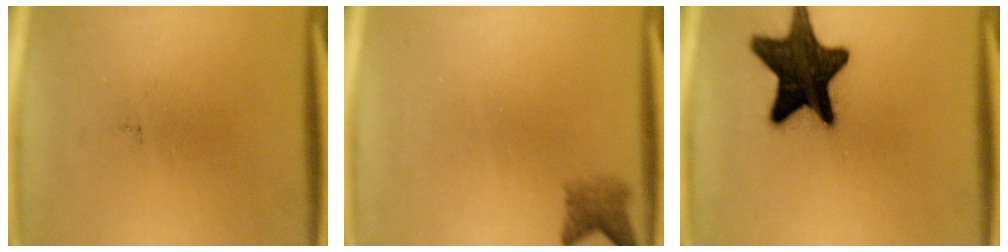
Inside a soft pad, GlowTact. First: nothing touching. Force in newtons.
{"total": 2.4}
{"total": 17.4}